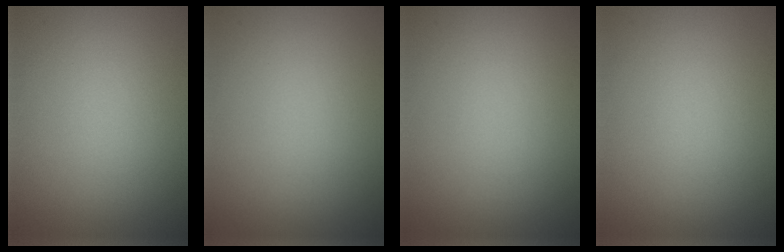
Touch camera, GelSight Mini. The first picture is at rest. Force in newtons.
{"total": 0.0}
{"total": 0.0}
{"total": 0.0}